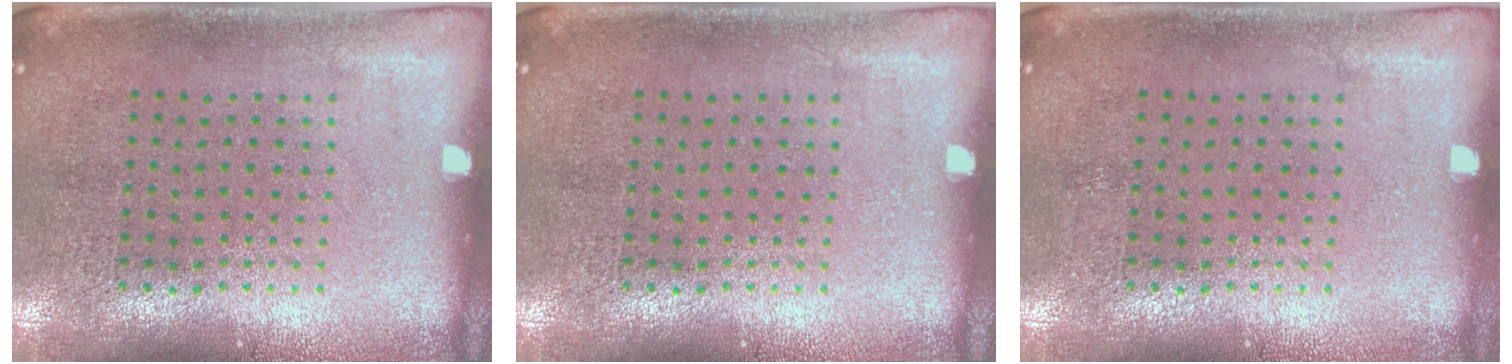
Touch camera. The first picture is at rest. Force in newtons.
{"total": 0.0}
{"total": 0.0}